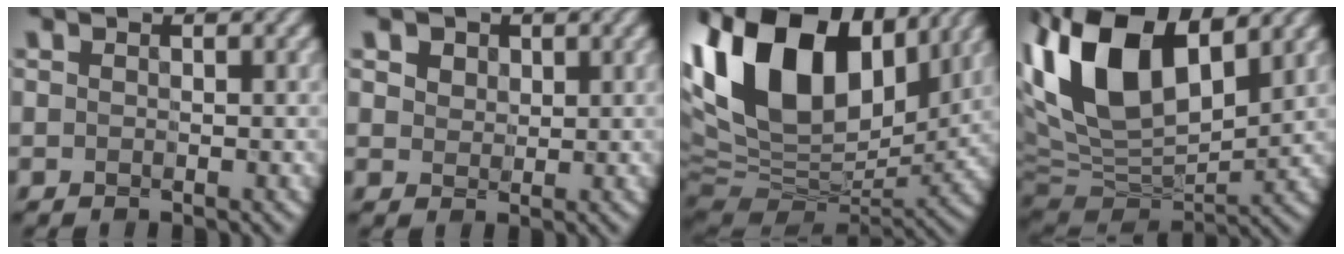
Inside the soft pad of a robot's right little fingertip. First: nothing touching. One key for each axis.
{"total": 2.8, "fx": 1.5, "fy": 2.1, "fz": 1.2, "tx": -0.048, "ty": 0.005, "tz": 0.029}
{"total": 16.4, "fx": 6.7, "fy": 10.0, "fz": 11.2, "tx": -0.240, "ty": 0.041, "tz": 0.114}
{"total": 14.7, "fx": 4.3, "fy": 8.1, "fz": 11.5, "tx": -0.249, "ty": 0.007, "tz": 0.079}